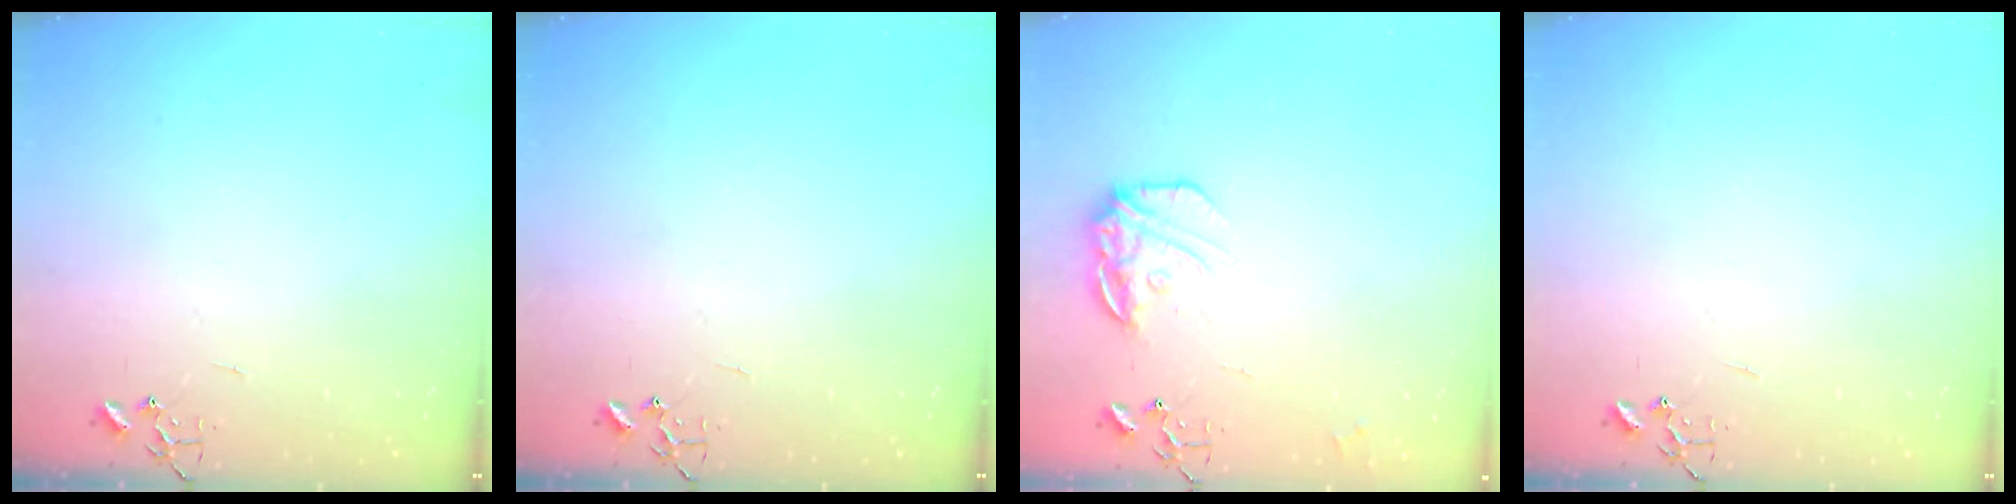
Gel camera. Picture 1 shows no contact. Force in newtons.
{"total": 0.0}
{"total": 13.7, "press": 13.7, "slide": 0.9}
{"total": 0.0}